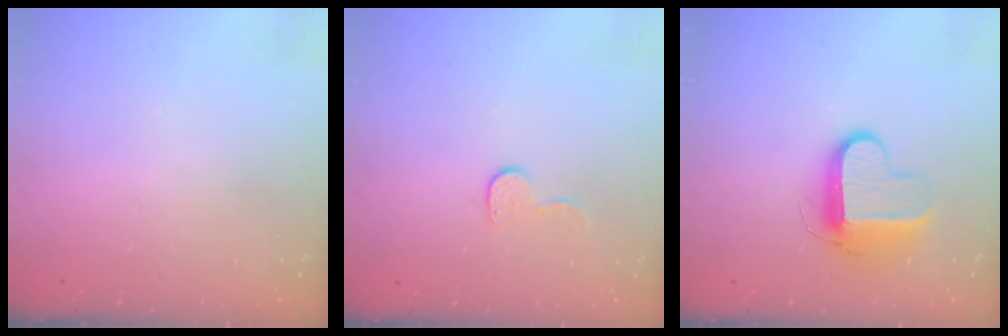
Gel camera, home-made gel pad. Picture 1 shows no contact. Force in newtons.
{"total": 6.0, "press": 5.9, "slide": 0.5}
{"total": 10.3, "press": 10.3, "slide": 1.1}